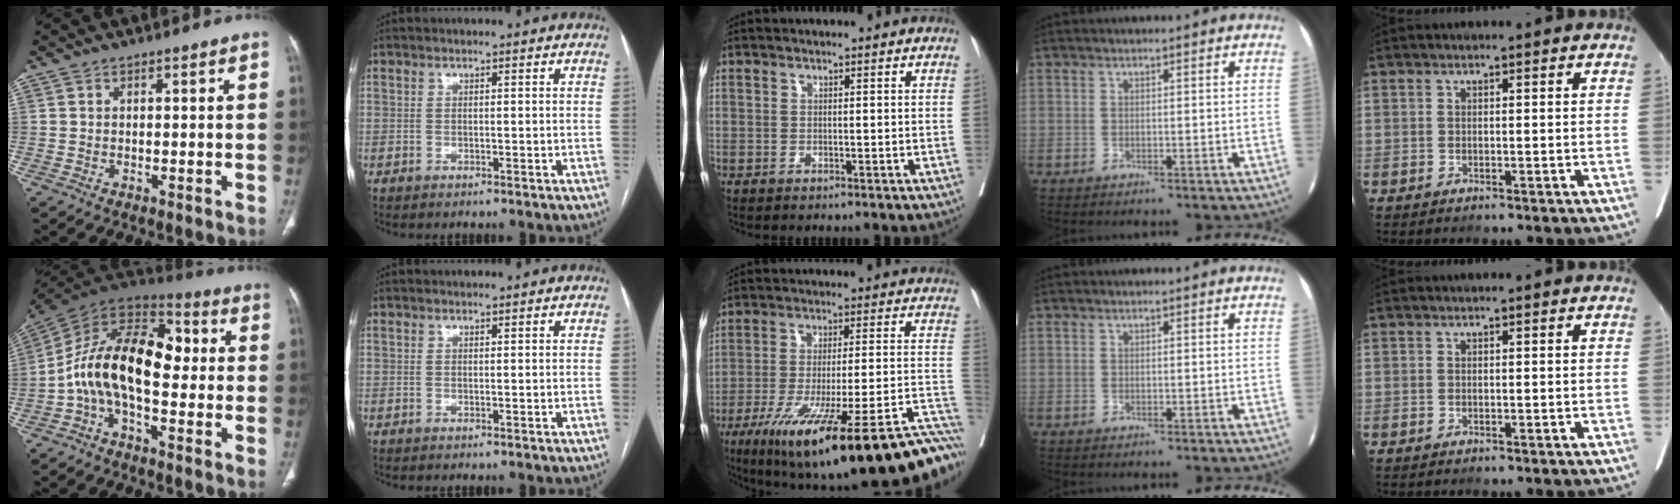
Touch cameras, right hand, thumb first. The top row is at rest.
{"thumb": {"total": 17.6, "force": [-1.0, 9.5, 14.8], "torque": [-0.236, 0.055, -0.029]}, "middle": {"total": 30.4, "force": [-20.2, 3.6, 22.4], "torque": [-0.247, -0.013, -0.292]}}